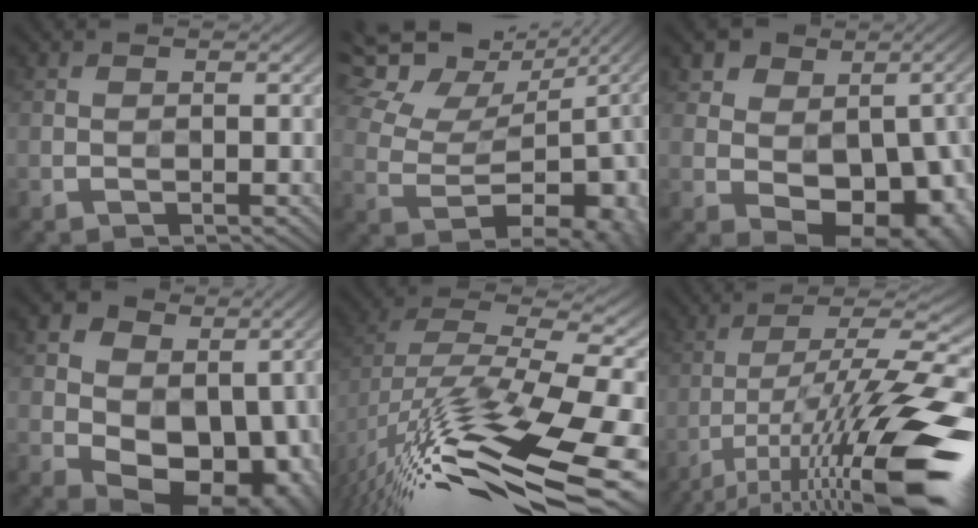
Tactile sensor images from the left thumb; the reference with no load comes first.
{"total": 14.3, "force": [5.6, 9.0, 9.7], "torque": [-0.172, 0.046, 0.108]}
{"total": 10.8, "force": [1.3, 8.4, 6.6], "torque": [-0.071, -0.009, 0.029]}
{"total": 15.0, "force": [1.0, 11.7, 9.2], "torque": [-0.135, -0.004, 0.023]}
{"total": 15.6, "force": [-7.6, 5.5, 12.5], "torque": [-0.249, -0.020, -0.112]}
{"total": 17.8, "force": [-9.5, 3.3, 14.7], "torque": [-0.236, 0.004, -0.170]}